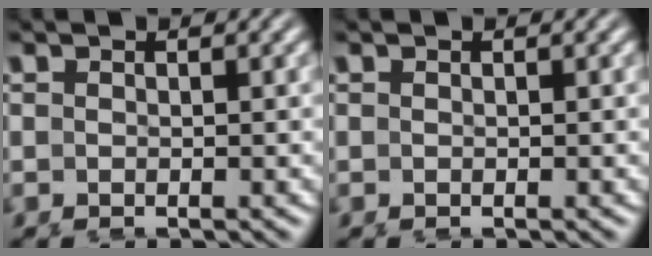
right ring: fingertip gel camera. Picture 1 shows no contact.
{"total": 0.0}